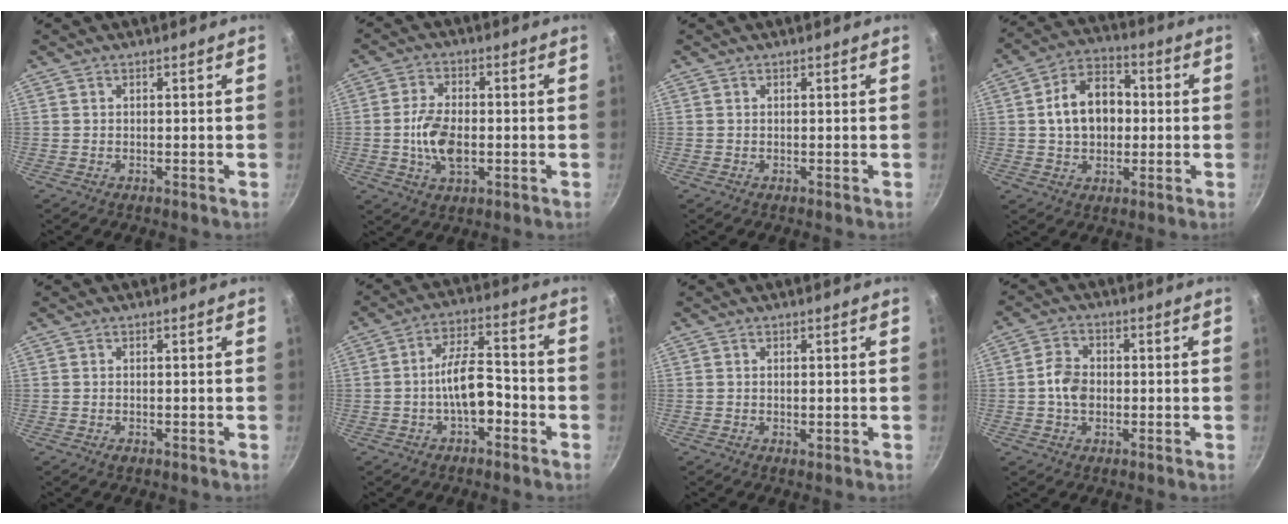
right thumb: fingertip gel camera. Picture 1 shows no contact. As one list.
[{"total": 8.8, "force": [-1.2, 4.9, 7.2], "torque": [-0.131, 0.010, -0.026]}, {"total": 0.0}, {"total": 12.5, "force": [0.7, 9.1, 8.6], "torque": [-0.112, 0.025, 0.001]}, {"total": 0.9, "force": [-0.4, 0.5, 0.6], "torque": [-0.010, 0.000, -0.007]}, {"total": 8.9, "force": [-3.0, 4.2, 7.3], "torque": [-0.103, 0.042, -0.053]}, {"total": 1.0, "force": [-0.1, 0.5, 0.9], "torque": [-0.015, -0.001, -0.003]}, {"total": 5.7, "force": [-0.6, 4.2, 3.7], "torque": [-0.059, 0.016, -0.019]}]